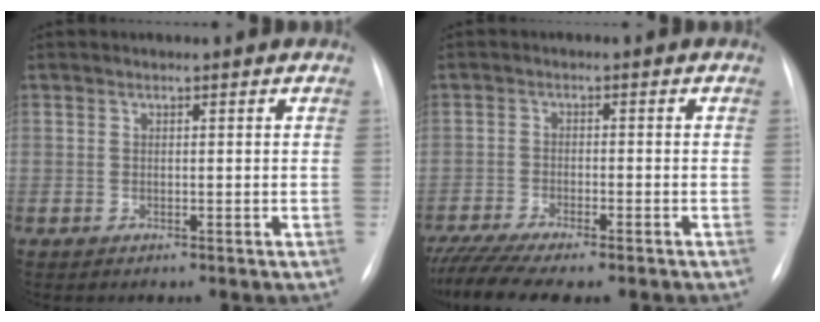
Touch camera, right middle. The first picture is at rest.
{"total": 11.1, "force": [-9.3, 1.8, 5.9], "torque": [-0.094, -0.009, -0.142]}